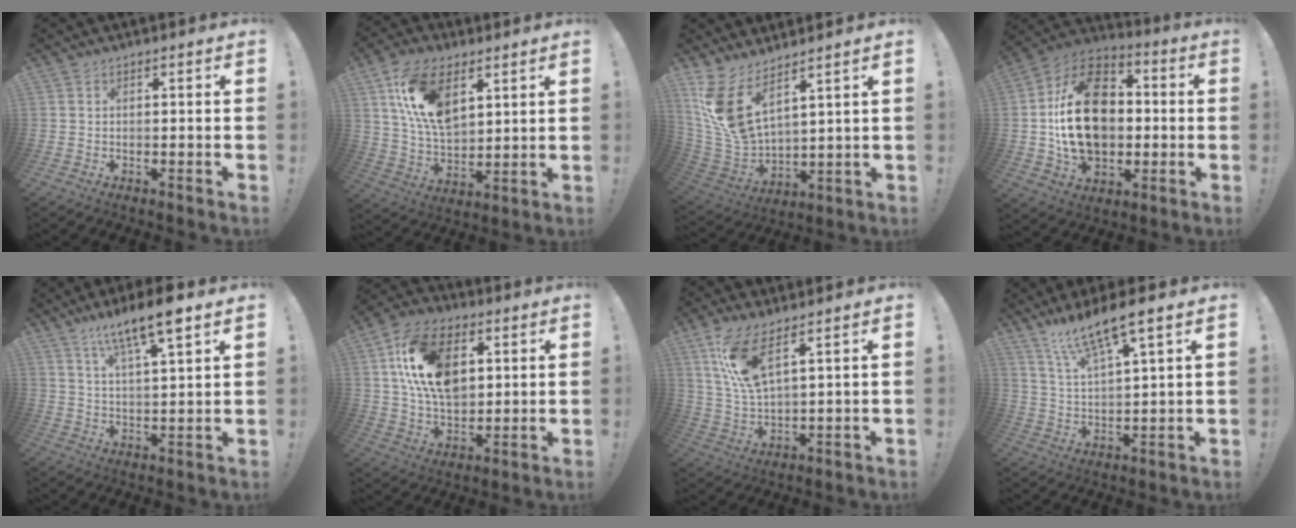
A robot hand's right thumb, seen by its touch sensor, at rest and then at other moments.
{"total": 16.2, "force": [7.6, 9.3, 10.8], "torque": [-0.214, -0.029, 0.139]}
{"total": 12.7, "force": [8.2, 5.2, 8.1], "torque": [-0.178, -0.075, 0.150]}
{"total": 23.9, "force": [0.8, 17.2, 16.5], "torque": [-0.271, 0.020, 0.025]}
{"total": 11.6, "force": [8.0, 1.5, 8.3], "torque": [-0.141, -0.043, 0.130]}
{"total": 19.5, "force": [5.5, 12.6, 13.8], "torque": [-0.245, -0.008, 0.098]}
{"total": 10.8, "force": [6.5, 3.0, 8.1], "torque": [-0.171, -0.028, 0.121]}
{"total": 11.2, "force": [9.0, 1.0, 6.6], "torque": [-0.134, -0.048, 0.153]}